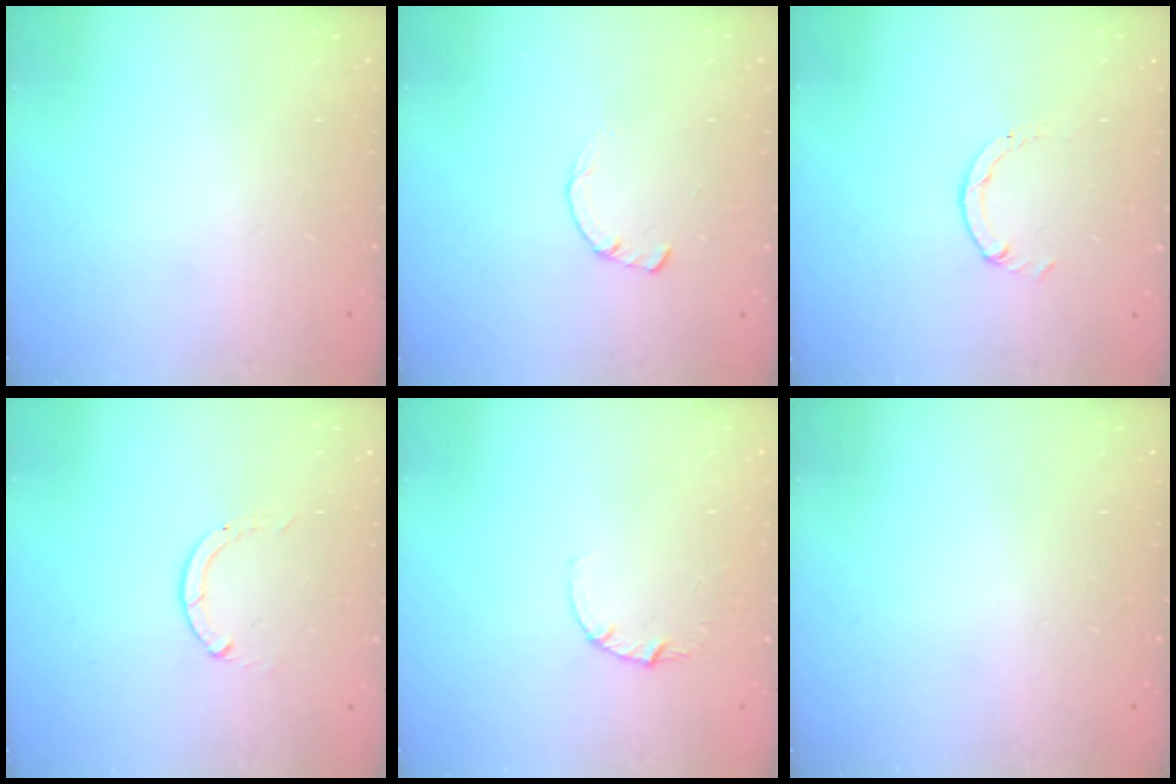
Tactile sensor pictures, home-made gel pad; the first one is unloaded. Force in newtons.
{"total": 1.7, "press": 1.7, "slide": 0.2}
{"total": 1.1, "press": 1.1, "slide": 0.2}
{"total": 0.0}
{"total": 2.8, "press": 2.8, "slide": 0.3}
{"total": 2.6, "press": 2.6, "slide": 0.2}